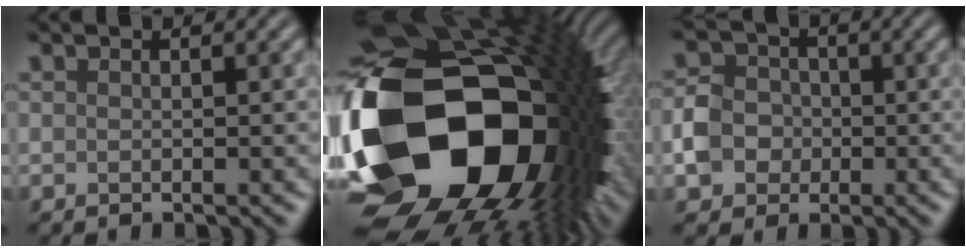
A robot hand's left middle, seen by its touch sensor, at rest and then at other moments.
{"total": 21.8, "force": [-4.2, 14.7, 15.6], "torque": [-0.322, -0.072, -0.038]}
{"total": 4.0, "force": [-0.9, 3.5, 1.7], "torque": [-0.029, 0.005, -0.021]}